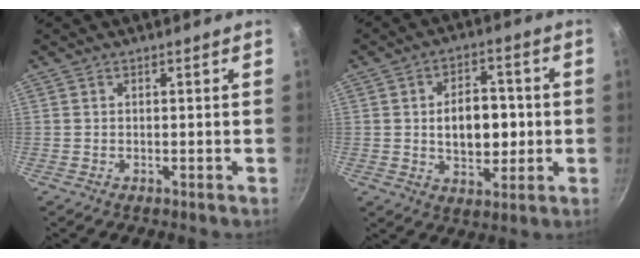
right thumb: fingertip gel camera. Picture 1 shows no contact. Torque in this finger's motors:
{"motor_torque": [-0.22, 0.48, 0.19, 0.33, 0.08]}